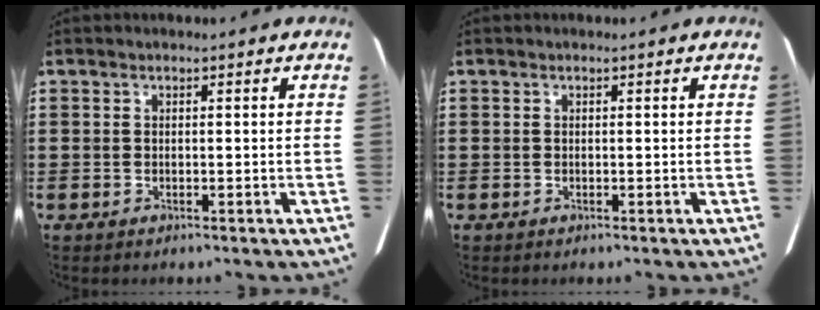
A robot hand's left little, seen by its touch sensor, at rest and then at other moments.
{"total": 0.0}